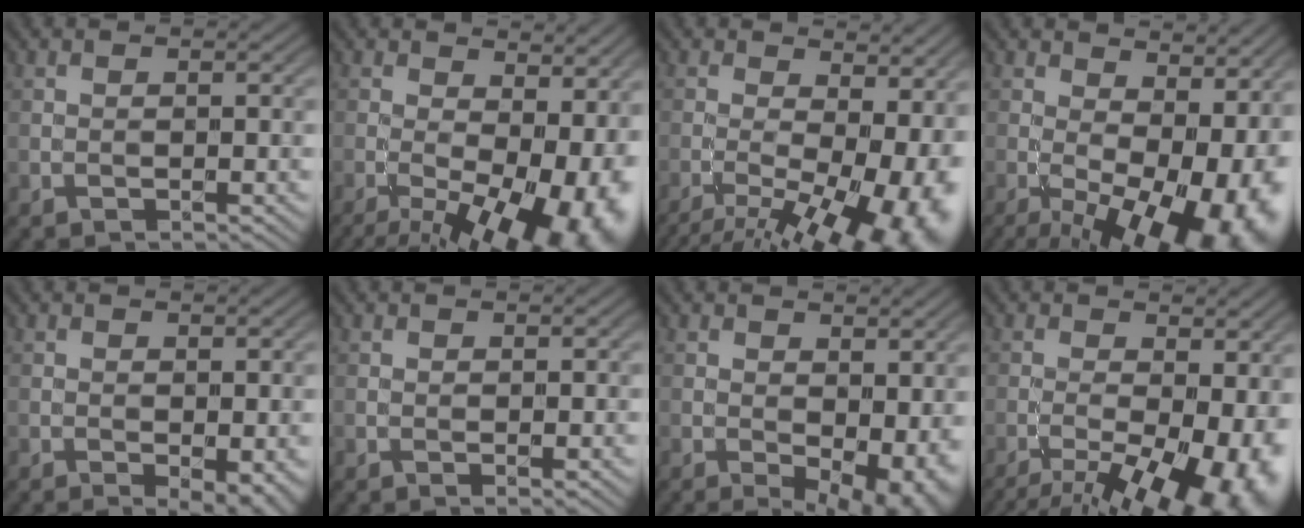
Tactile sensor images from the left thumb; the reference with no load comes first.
{"total": 17.6, "force": [-4.4, 8.2, 14.9], "torque": [-0.196, -0.020, -0.031]}
{"total": 16.7, "force": [-5.9, 7.4, 13.8], "torque": [-0.180, -0.013, -0.055]}
{"total": 18.3, "force": [-2.2, 9.0, 15.8], "torque": [-0.189, -0.015, 0.007]}
{"total": 3.7, "force": [-1.2, 1.6, 3.1], "torque": [-0.044, -0.007, -0.014]}
{"total": 0.8, "force": [0.4, 0.3, 0.6], "torque": [-0.012, -0.002, 0.010]}
{"total": 9.6, "force": [-0.8, 5.3, 8.0], "torque": [-0.100, -0.013, 0.009]}
{"total": 15.7, "force": [-6.7, 6.5, 12.7], "torque": [-0.189, -0.020, -0.079]}